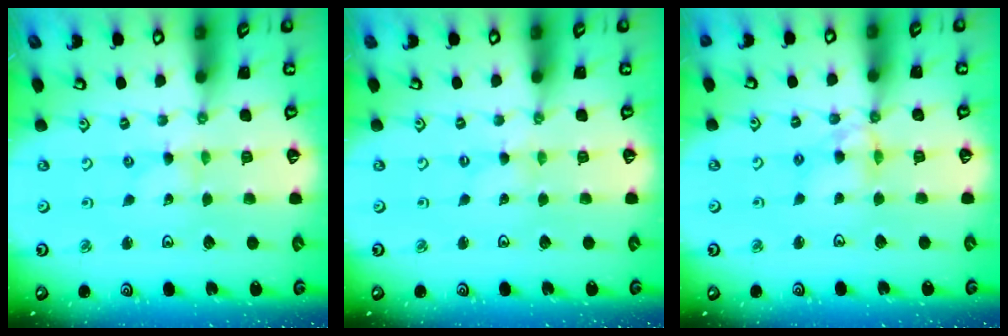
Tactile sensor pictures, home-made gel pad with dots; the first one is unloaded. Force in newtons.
{"total": 0.0}
{"total": 7.6, "press": 7.6, "slide": 0.5}